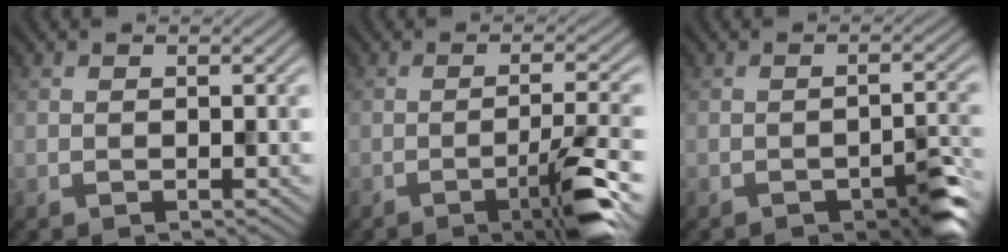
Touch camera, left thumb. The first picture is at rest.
{"total": 5.9, "force": [-2.8, 0.6, 5.2], "torque": [-0.079, 0.009, -0.056]}
{"total": 4.1, "force": [-2.6, 1.3, 2.9], "torque": [-0.036, 0.005, -0.034]}